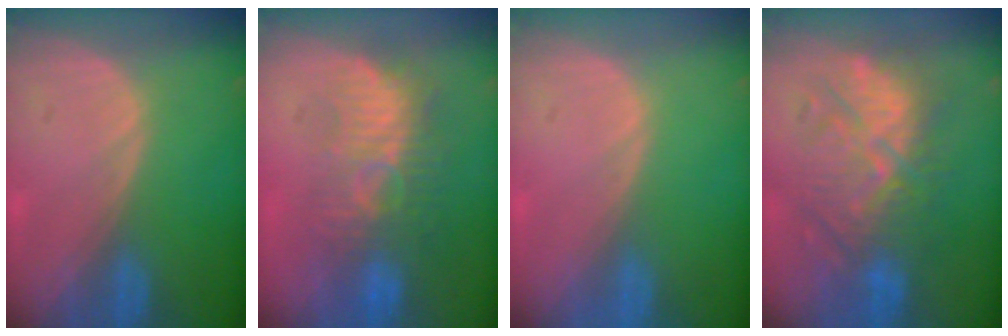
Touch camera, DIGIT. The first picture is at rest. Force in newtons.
{"total": 9.1, "press": 8.5, "slide": 3.3}
{"total": 0.0}
{"total": 10.2, "press": 10.2, "slide": 0.3}